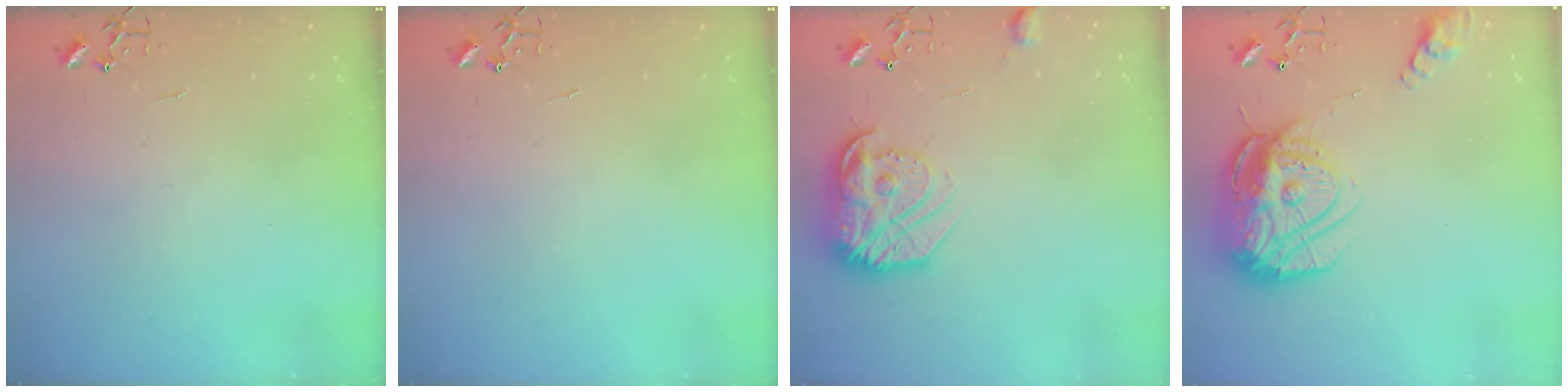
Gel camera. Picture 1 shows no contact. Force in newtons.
{"total": 0.0}
{"total": 17.9, "press": 17.9, "slide": 1.2}
{"total": 18.8, "press": 18.8, "slide": 1.8}